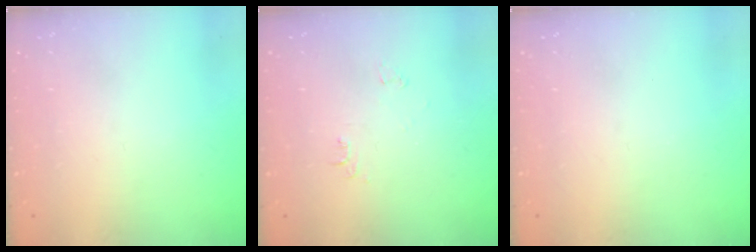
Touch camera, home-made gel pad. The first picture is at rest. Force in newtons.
{"total": 3.5, "press": 3.4, "slide": 0.5}
{"total": 0.0}